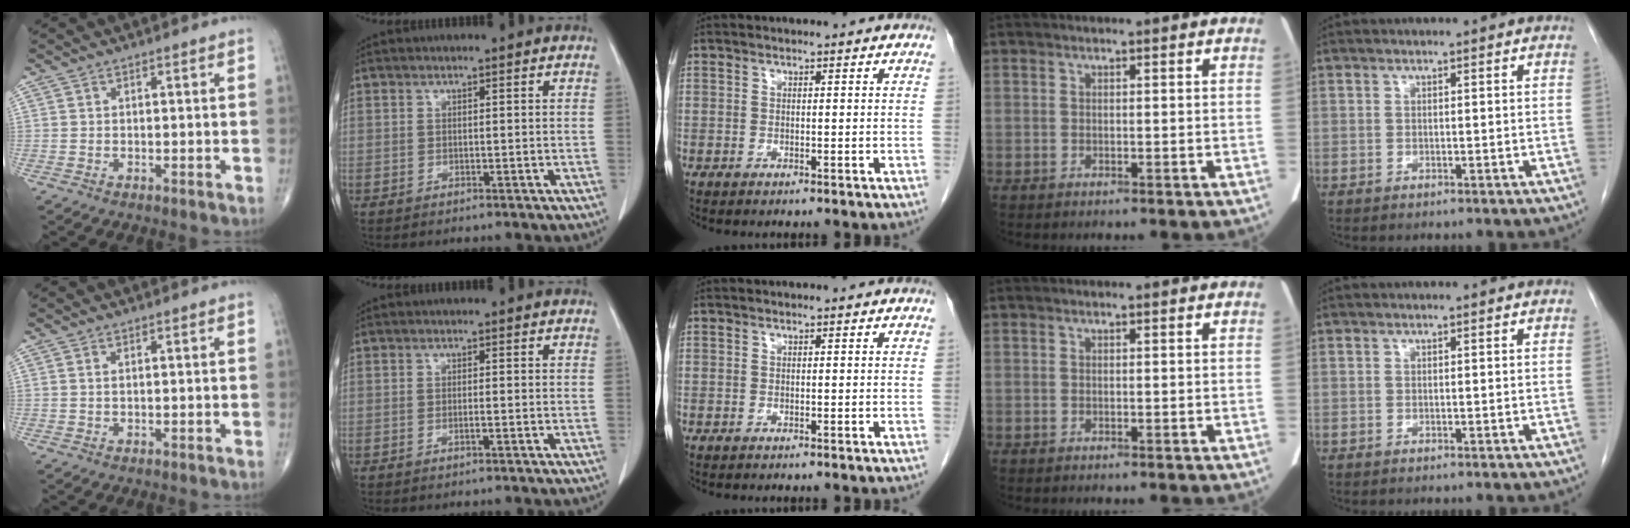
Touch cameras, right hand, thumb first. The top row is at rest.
{"thumb": {"total": 0.6, "force": [0.2, 0.2, 0.5], "torque": [-0.017, 0.004, 0.006]}, "index": {"total": 0.8, "force": [-0.4, 0.0, 0.7], "torque": [-0.017, 0.000, -0.005]}}